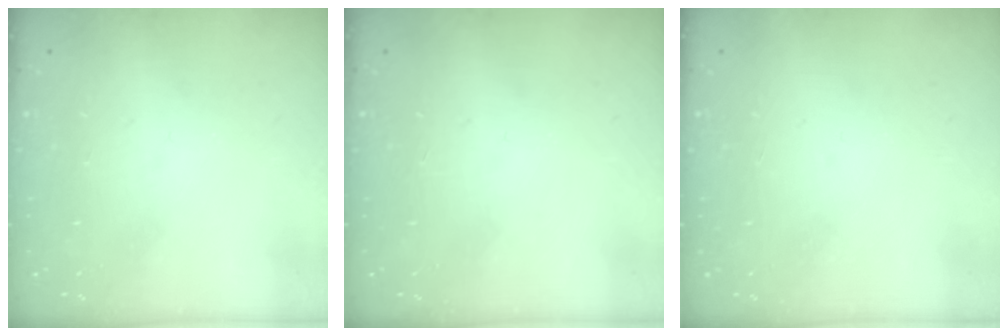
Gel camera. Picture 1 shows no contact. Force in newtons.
{"total": 0.0}
{"total": 1.5, "press": 1.5, "slide": 0.1}